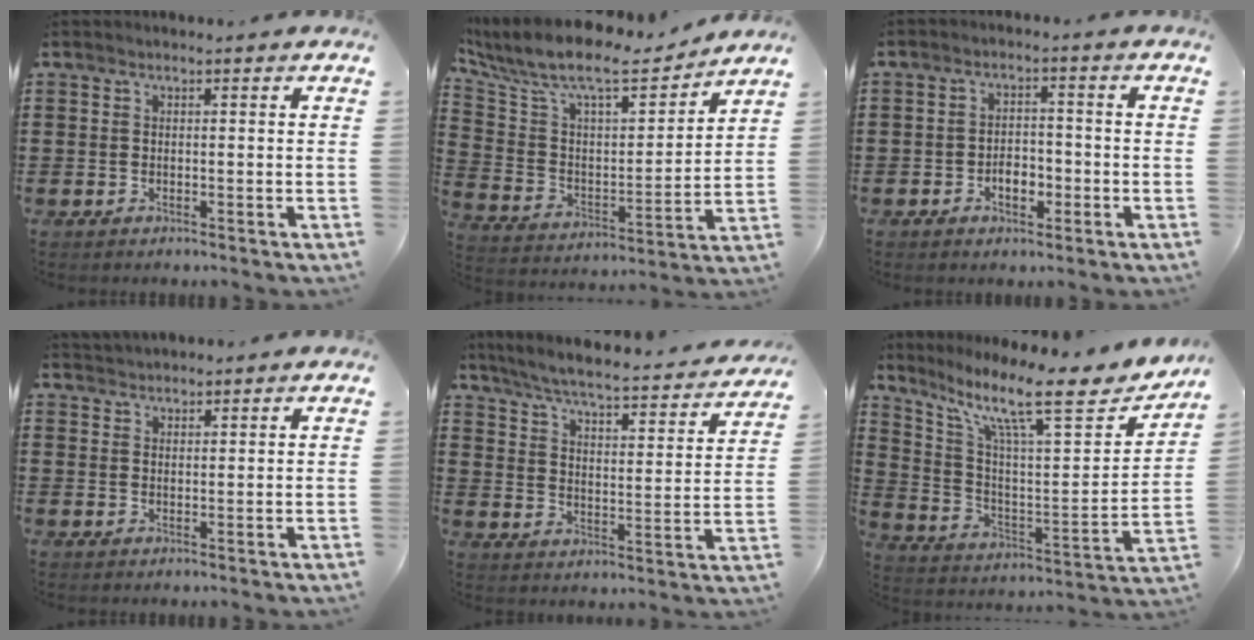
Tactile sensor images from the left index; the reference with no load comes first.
{"total": 10.3, "force": [8.4, 2.3, 5.4], "torque": [-0.141, -0.056, 0.142]}
{"total": 3.7, "force": [-1.5, 2.1, 2.6], "torque": [-0.042, 0.000, -0.031]}
{"total": 2.0, "force": [1.9, 0.3, -0.2], "torque": [-0.002, 0.001, 0.039]}
{"total": 4.9, "force": [4.5, -0.1, 2.1], "torque": [-0.064, -0.036, 0.067]}
{"total": 13.0, "force": [9.4, 2.2, 8.7], "torque": [-0.174, -0.069, 0.146]}